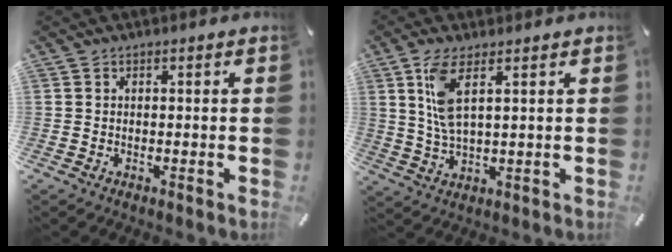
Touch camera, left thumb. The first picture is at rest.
{"total": 7.8, "force": [3.2, 2.8, 6.6], "torque": [-0.151, -0.003, 0.054]}